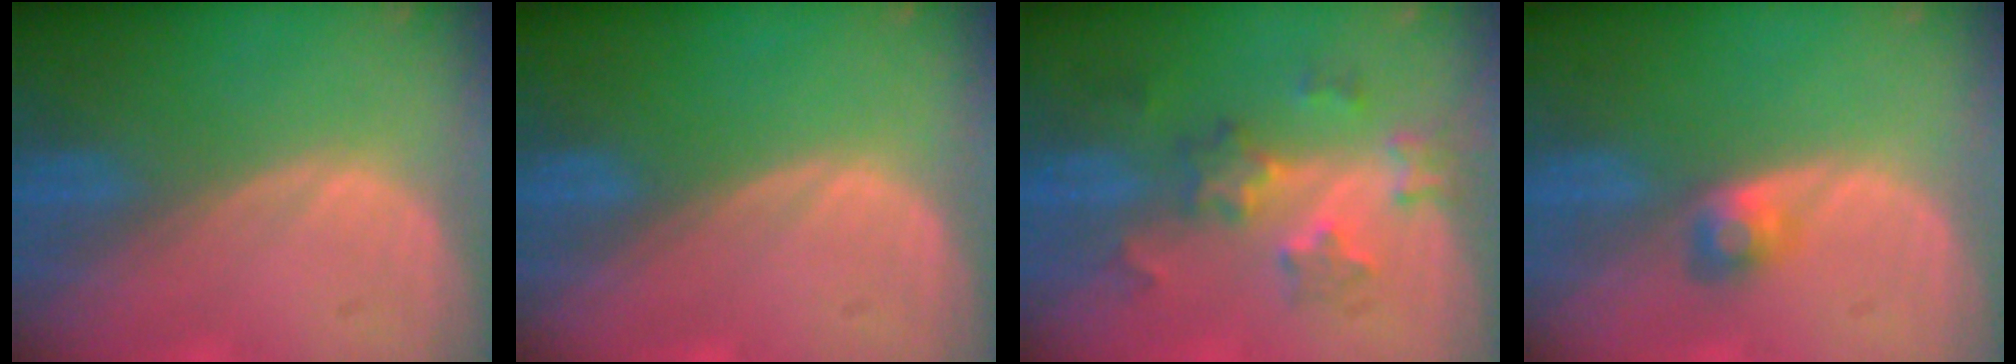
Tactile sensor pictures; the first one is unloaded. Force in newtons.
{"total": 0.0}
{"total": 6.5, "press": 5.9, "slide": 2.7}
{"total": 2.5, "press": 2.3, "slide": 0.9}